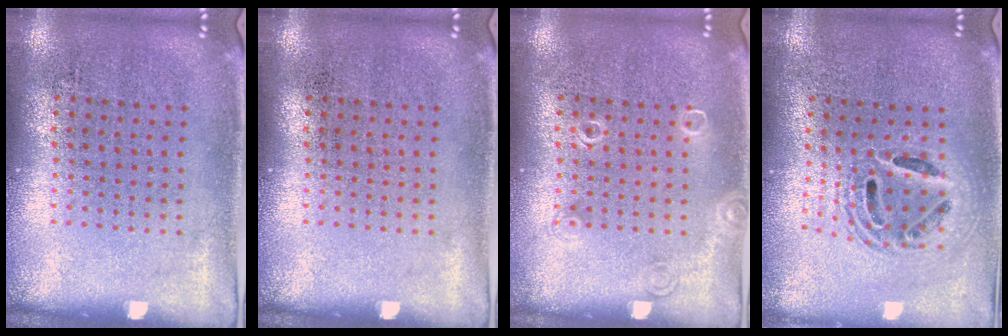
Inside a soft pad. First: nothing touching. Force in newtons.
{"total": 0.0}
{"total": 1.0, "press": 1.0, "slide": 0.2}
{"total": 1.8, "press": 1.5, "slide": 1.0}